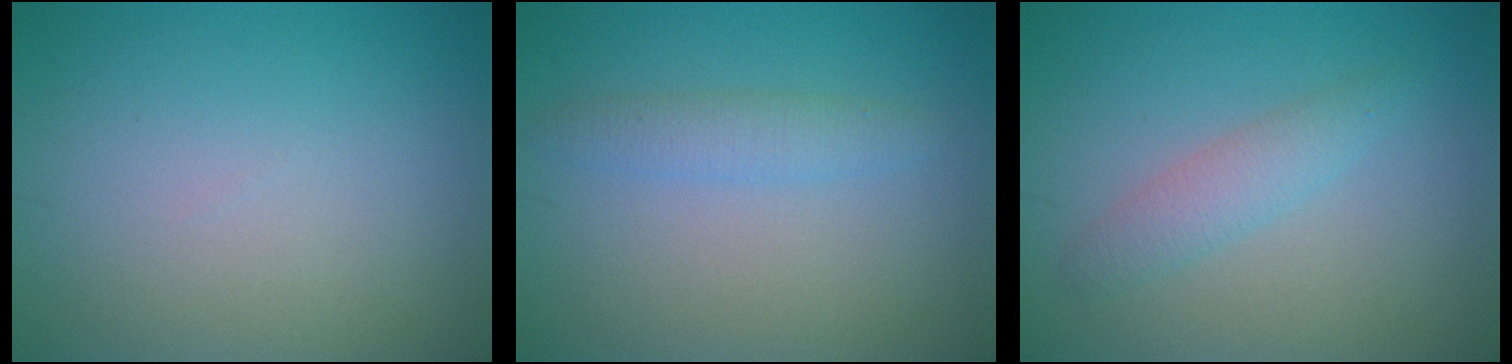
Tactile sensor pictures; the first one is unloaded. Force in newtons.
{"total": 1.9, "press": 1.9, "slide": 0.1}
{"total": 2.1, "press": 2.1, "slide": 0.2}